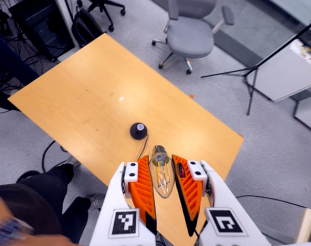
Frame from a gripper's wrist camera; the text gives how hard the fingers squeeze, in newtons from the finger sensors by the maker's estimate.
{"total": 10.5, "left": 10.1, "right": 10.9}